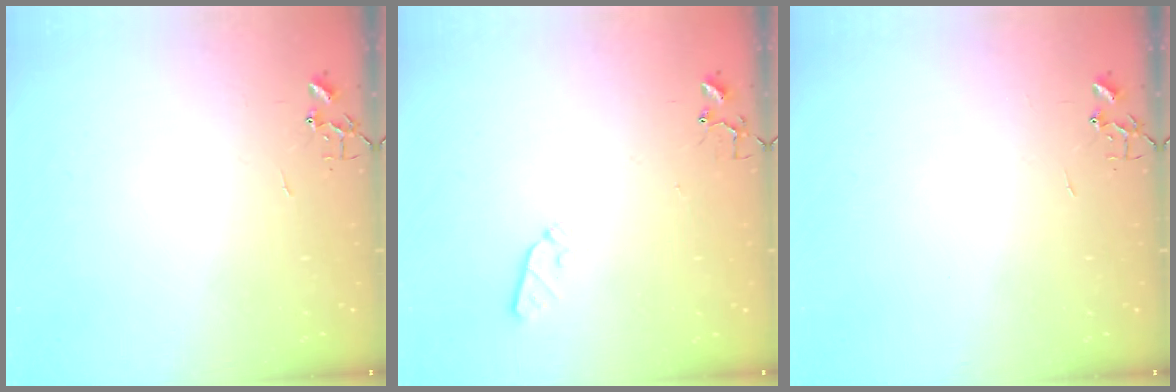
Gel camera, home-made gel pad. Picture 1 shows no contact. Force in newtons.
{"total": 5.2, "press": 5.1, "slide": 0.7}
{"total": 0.0}